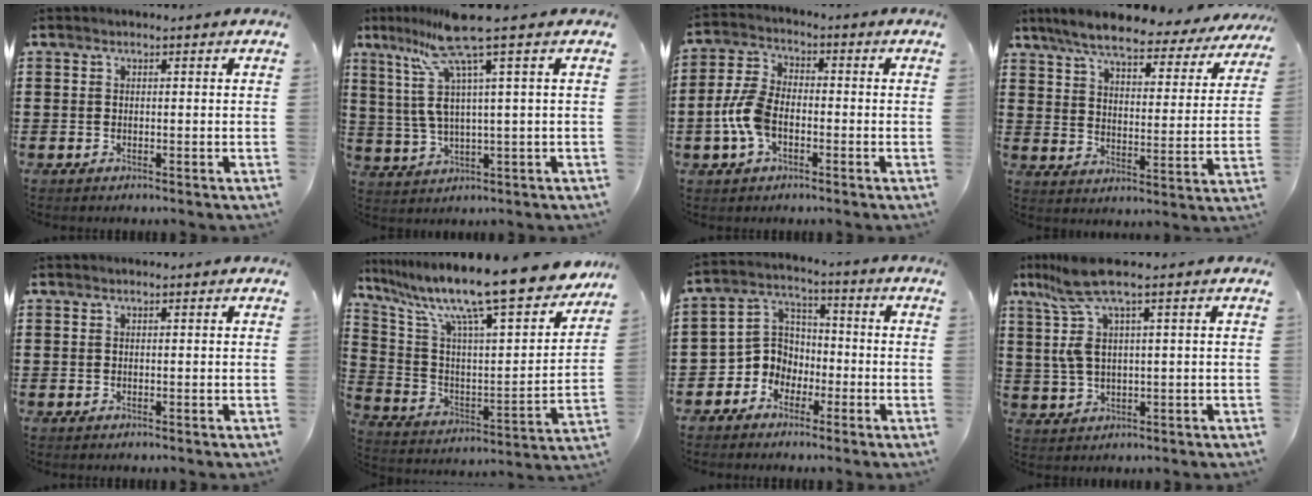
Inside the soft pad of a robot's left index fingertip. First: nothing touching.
{"total": 9.7, "force": [5.4, -0.2, 8.1], "torque": [-0.207, -0.038, 0.080]}
{"total": 7.2, "force": [-1.9, 4.3, 5.4], "torque": [-0.143, -0.001, -0.045]}
{"total": 7.8, "force": [6.8, 1.0, 3.6], "torque": [-0.092, -0.040, 0.116]}
{"total": 0.0}
{"total": 14.4, "force": [11.9, 0.4, 8.1], "torque": [-0.185, -0.089, 0.192]}
{"total": 6.4, "force": [-2.7, 5.7, 1.2], "torque": [-0.065, 0.002, -0.062]}
{"total": 9.1, "force": [4.3, 1.3, 7.9], "torque": [-0.188, -0.017, 0.070]}